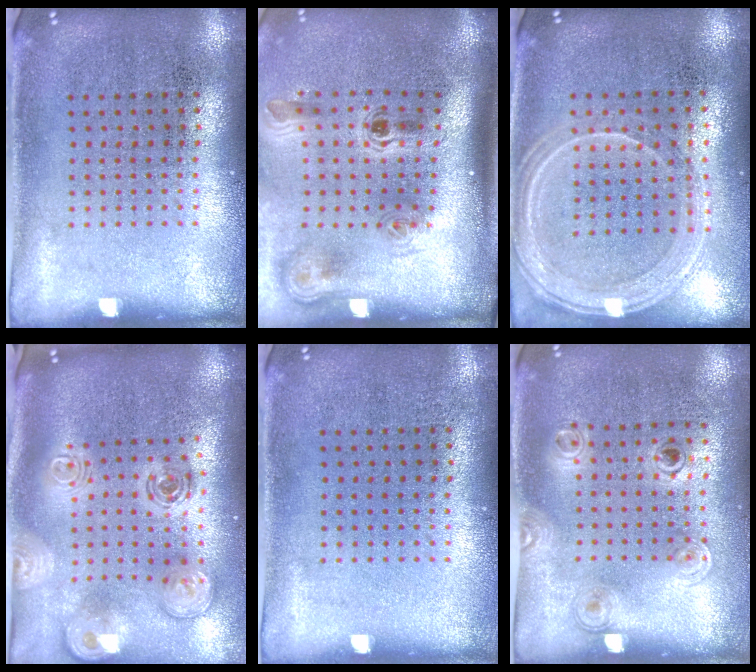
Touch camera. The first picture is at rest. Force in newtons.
{"total": 2.3, "press": 1.5, "slide": 1.8}
{"total": 1.3, "press": 1.3, "slide": 0.2}
{"total": 2.6, "press": 1.9, "slide": 1.8}
{"total": 0.0}
{"total": 1.1, "press": 0.9, "slide": 0.6}